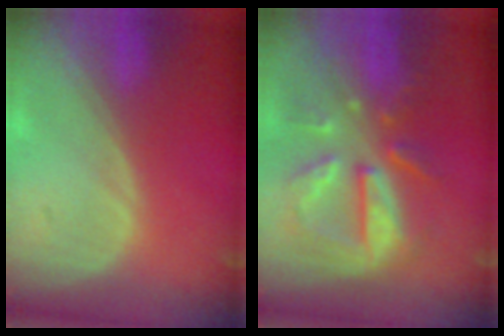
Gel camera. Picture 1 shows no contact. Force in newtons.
{"total": 10.8, "press": 9.5, "slide": 5.1}